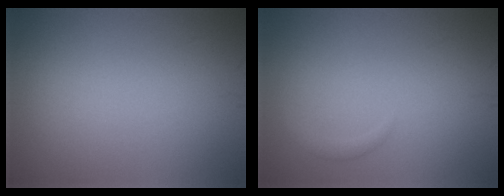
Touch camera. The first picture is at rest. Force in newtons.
{"total": 0.8, "press": 0.8, "slide": 0.1}